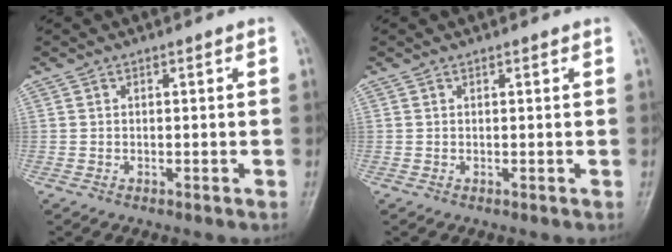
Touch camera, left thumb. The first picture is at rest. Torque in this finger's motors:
{"motor_torque": [-0.06, 0.24, -0.19, -0.04, 0.01]}